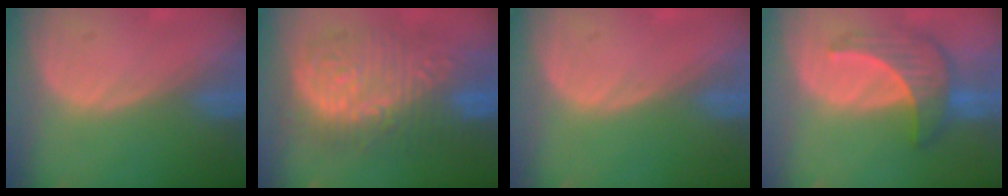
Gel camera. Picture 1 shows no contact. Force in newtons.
{"total": 13.0, "press": 12.9, "slide": 1.5}
{"total": 0.0}
{"total": 7.0, "press": 6.6, "slide": 2.2}